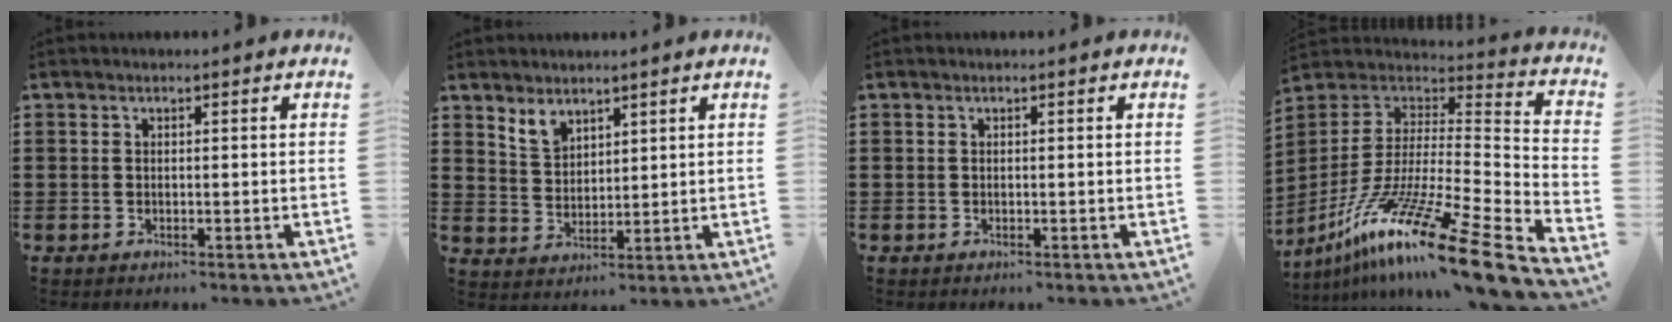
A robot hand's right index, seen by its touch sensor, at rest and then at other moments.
{"total": 3.5, "force": [2.9, 1.8, 0.9], "torque": [-0.028, 0.001, 0.055]}
{"total": 0.0}
{"total": 17.6, "force": [-12.4, 1.0, 12.4], "torque": [-0.238, 0.014, -0.228]}